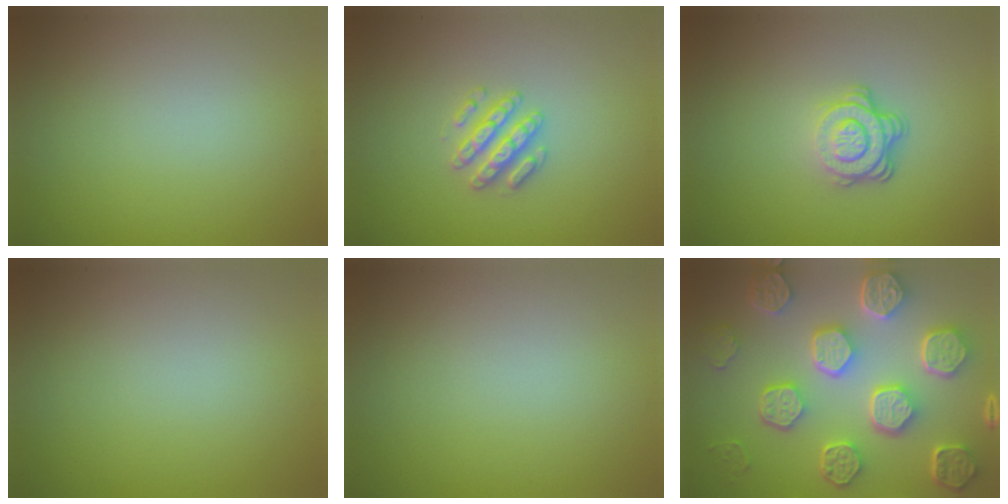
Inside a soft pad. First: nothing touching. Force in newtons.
{"total": 2.6, "press": 2.5, "slide": 0.4}
{"total": 3.9, "press": 2.7, "slide": 2.9}
{"total": 0.0}
{"total": 0.0}
{"total": 8.8, "press": 6.7, "slide": 5.7}